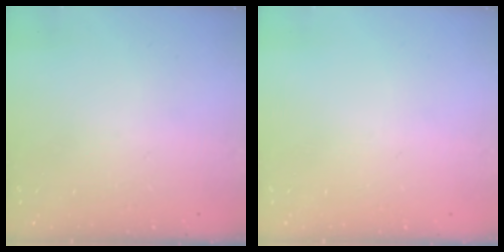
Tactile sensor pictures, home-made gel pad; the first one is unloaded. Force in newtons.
{"total": 0.0}